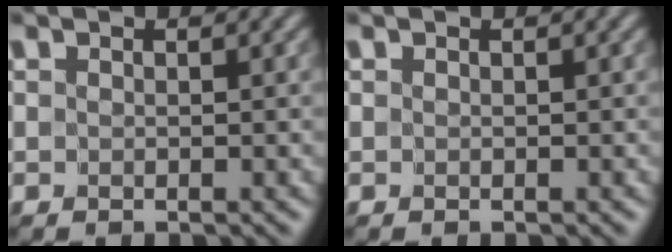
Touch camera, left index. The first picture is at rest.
{"total": 0.0}